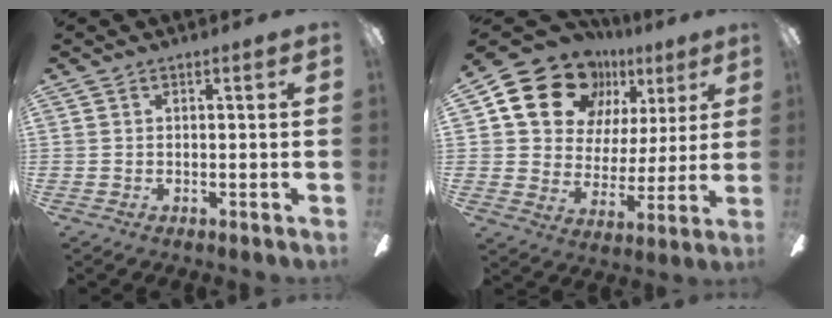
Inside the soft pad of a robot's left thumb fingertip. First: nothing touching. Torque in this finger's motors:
{"motor_torque": [0.34, 0.66, 1.39, -1.38, 0.29]}